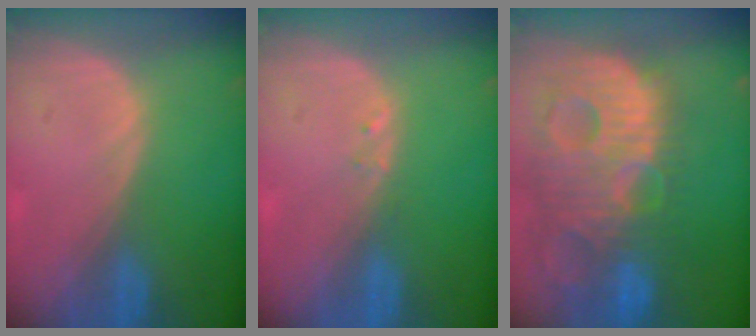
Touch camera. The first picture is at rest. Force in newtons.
{"total": 0.6, "press": 0.6, "slide": 0.1}
{"total": 14.1, "press": 12.2, "slide": 7.1}